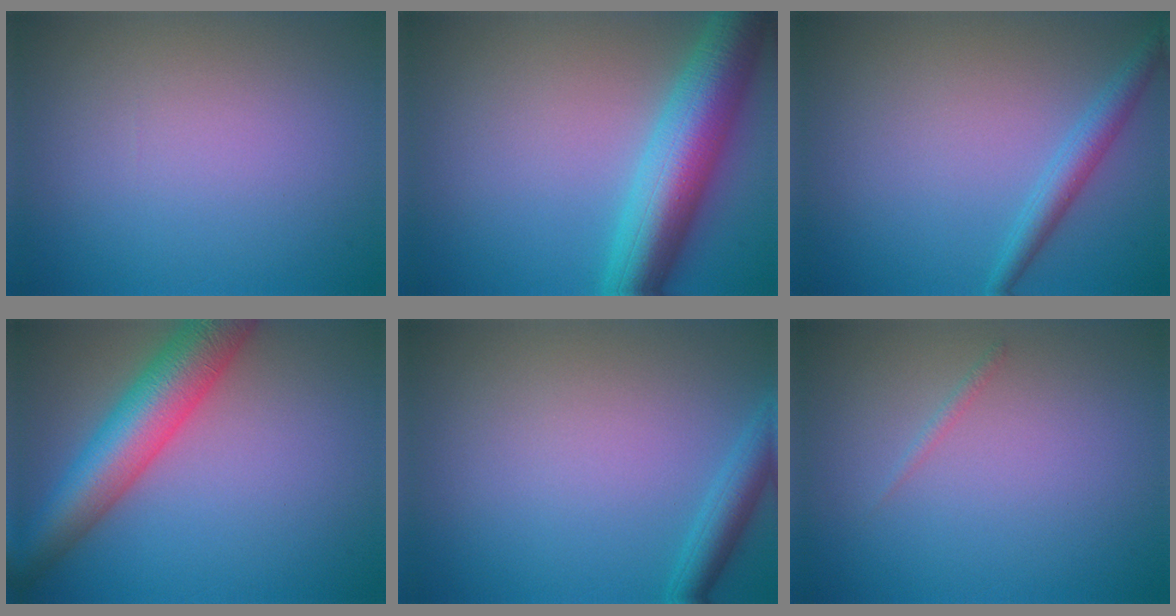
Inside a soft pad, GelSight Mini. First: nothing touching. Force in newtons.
{"total": 8.9, "press": 8.9, "slide": 0.2}
{"total": 2.3, "press": 2.3, "slide": 0.1}
{"total": 8.3, "press": 8.3, "slide": 0.3}
{"total": 2.5, "press": 2.5, "slide": 0.1}
{"total": 0.5, "press": 0.5, "slide": 0.0}